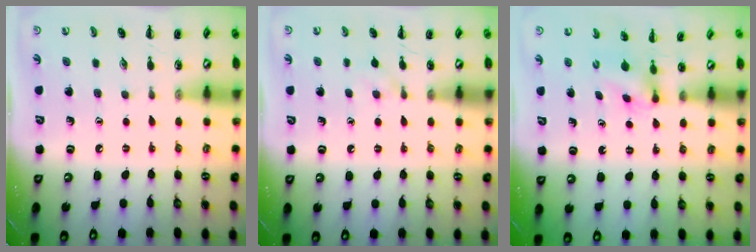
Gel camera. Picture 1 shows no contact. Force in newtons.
{"total": 4.6, "press": 4.4, "slide": 1.5}
{"total": 2.2, "press": 1.9, "slide": 1.0}